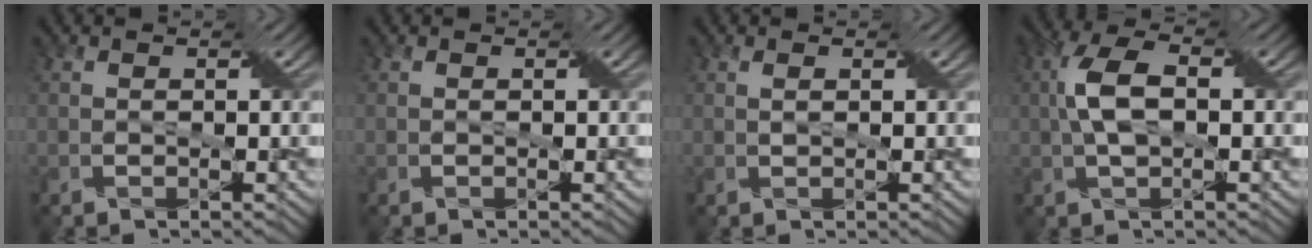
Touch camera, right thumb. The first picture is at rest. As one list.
[{"total": 0.0}, {"total": 0.9, "force": [0.5, -0.1, 0.7], "torque": [-0.014, 0.005, 0.008]}, {"total": 6.2, "force": [0.5, 2.9, 5.5], "torque": [-0.124, 0.014, 0.004]}]